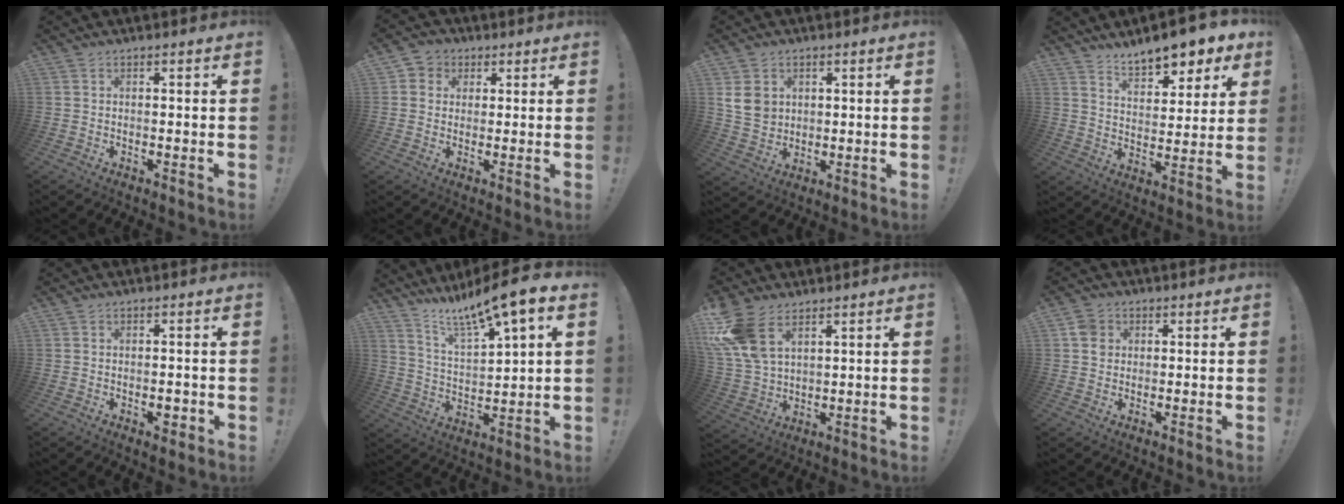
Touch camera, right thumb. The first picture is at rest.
{"total": 4.3, "force": [0.8, 4.1, 1.1], "torque": [-0.019, 0.002, 0.016]}
{"total": 7.4, "force": [2.4, 6.1, 3.4], "torque": [-0.058, -0.002, 0.050]}
{"total": 10.3, "force": [8.5, 3.6, 4.6], "torque": [-0.068, -0.063, 0.150]}
{"total": 2.2, "force": [-0.9, 1.3, 1.5], "torque": [-0.021, 0.005, -0.013]}
{"total": 11.4, "force": [9.5, 0.4, 6.4], "torque": [-0.120, -0.076, 0.153]}
{"total": 12.4, "force": [6.7, 6.9, 7.8], "torque": [-0.151, -0.027, 0.132]}
{"total": 4.5, "force": [1.2, 4.0, 1.8], "torque": [-0.021, 0.005, 0.024]}